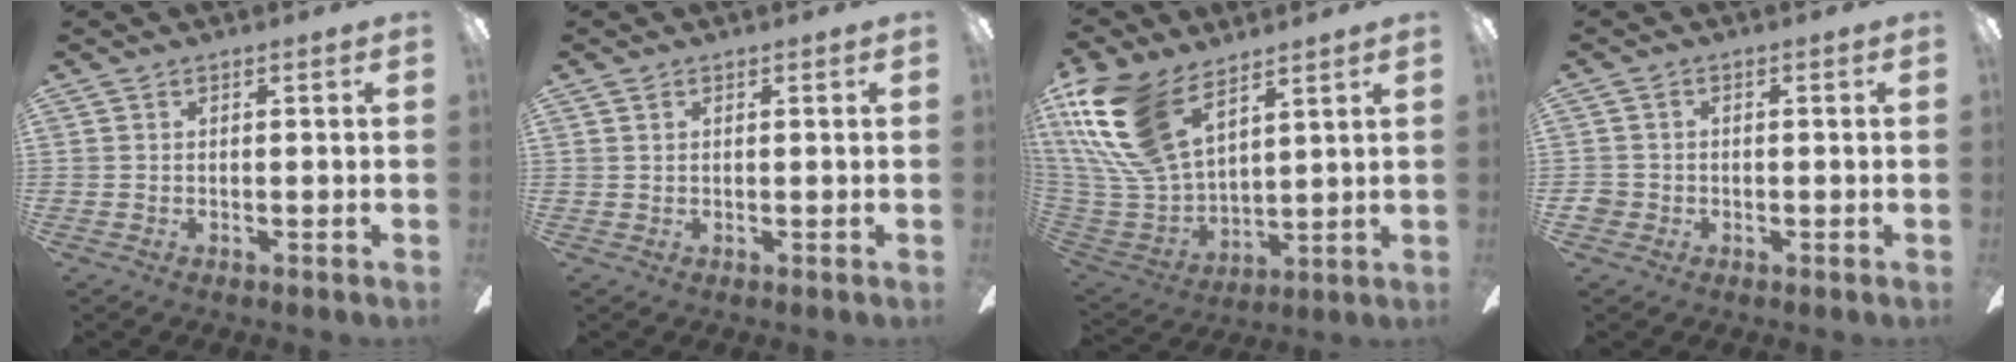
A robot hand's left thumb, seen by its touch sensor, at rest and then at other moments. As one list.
[{"total": 0.8, "force": [0.4, 0.6, 0.4], "torque": [-0.008, 0.004, 0.007]}, {"total": 21.7, "force": [12.3, 11.1, 14.0], "torque": [-0.336, -0.050, 0.222]}, {"total": 2.4, "force": [-1.0, 2.1, 0.7], "torque": [-0.010, 0.007, -0.019]}]